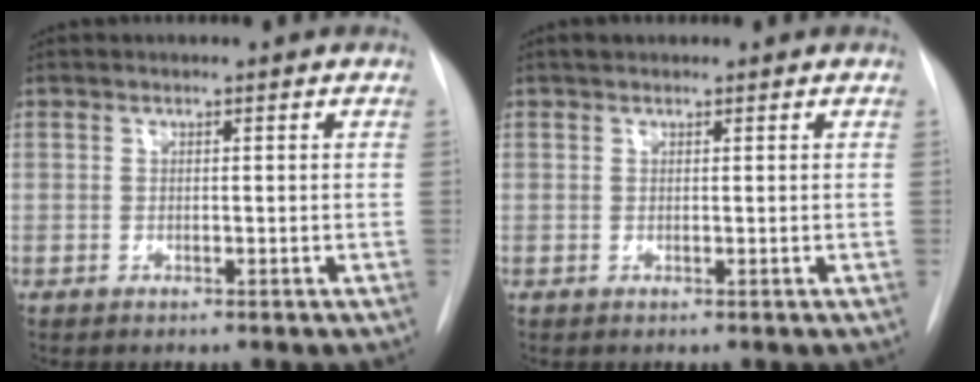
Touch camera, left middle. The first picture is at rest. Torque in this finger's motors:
{"motor_torque": [0.05, -0.05, 0.01, 0.00]}